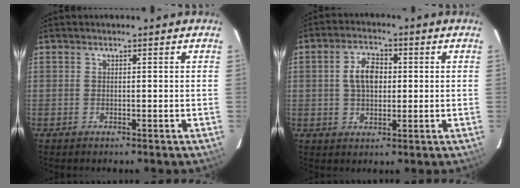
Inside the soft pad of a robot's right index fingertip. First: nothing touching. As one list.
[{"total": 6.3, "force": [0.7, 4.0, 4.8], "torque": [-0.089, 0.014, 0.015]}]